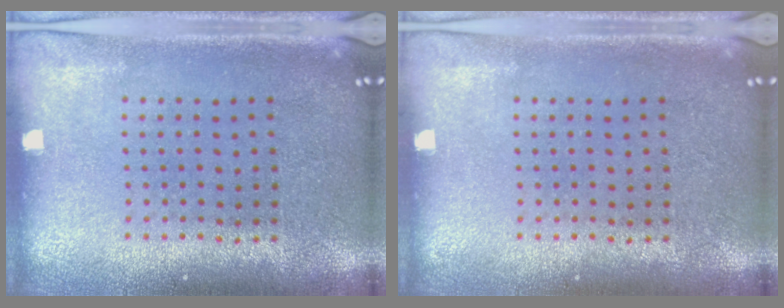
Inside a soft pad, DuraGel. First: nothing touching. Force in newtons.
{"total": 0.0}